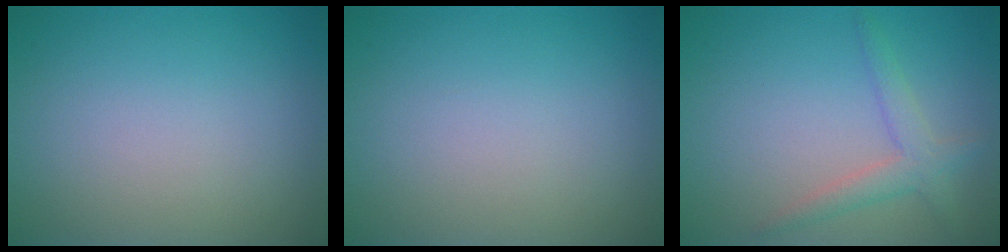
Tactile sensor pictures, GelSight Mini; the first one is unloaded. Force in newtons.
{"total": 0.0}
{"total": 2.4, "press": 2.4, "slide": 0.2}